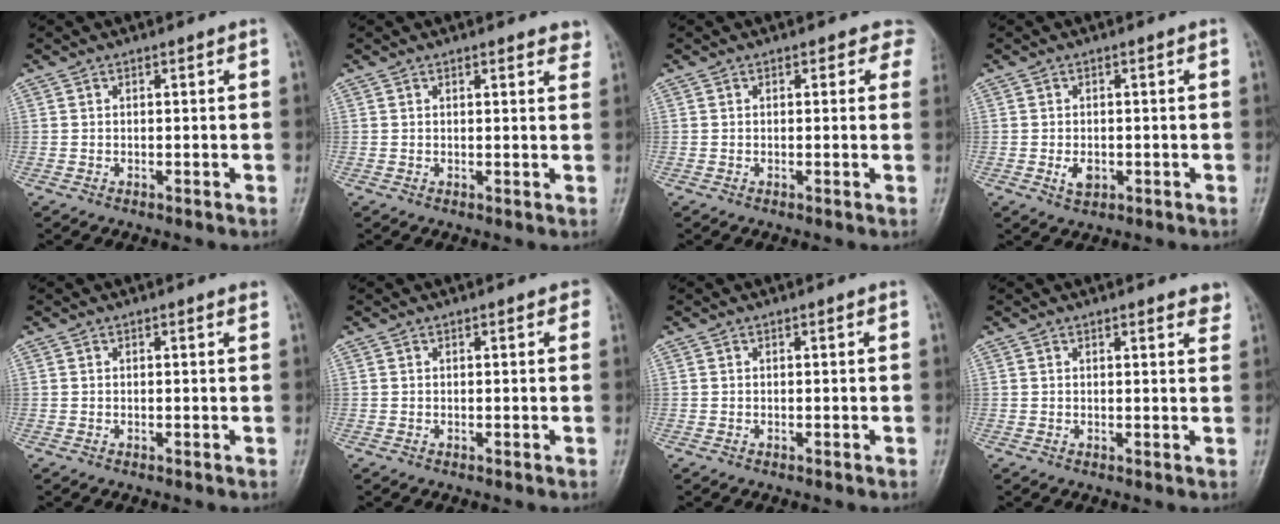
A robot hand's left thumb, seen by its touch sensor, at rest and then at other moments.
{"total": 3.0, "force": [2.4, 0.9, 1.6], "torque": [-0.004, -0.005, 0.023]}
{"total": 2.8, "force": [1.8, 2.0, 1.1], "torque": [0.021, -0.004, 0.002]}
{"total": 2.7, "force": [-0.8, 1.8, 1.8], "torque": [-0.030, 0.004, -0.011]}
{"total": 0.5, "force": [0.3, 0.0, 0.4], "torque": [-0.007, -0.001, 0.002]}
{"total": 1.4, "force": [0.6, 0.6, 1.1], "torque": [-0.006, 0.002, 0.003]}
{"total": 0.0}
{"total": 3.3, "force": [2.6, 0.9, 1.8], "torque": [-0.007, -0.007, 0.027]}